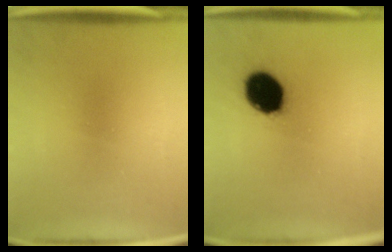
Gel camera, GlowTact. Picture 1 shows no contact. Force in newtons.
{"total": 14.0}